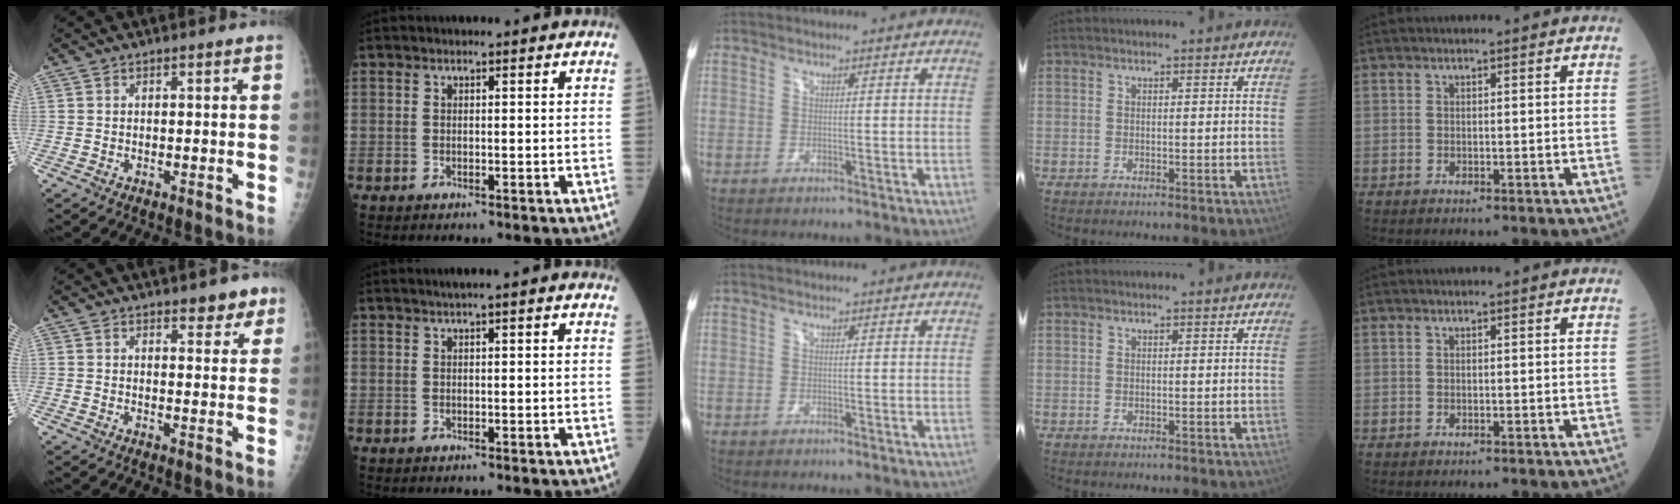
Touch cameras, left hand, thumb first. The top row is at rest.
{"thumb": {"total": 4.1, "force": [2.9, 2.0, 2.1], "torque": [0.001, -0.015, 0.037]}, "index": {"total": 2.7, "force": [1.8, 0.0, 1.9], "torque": [-0.030, 0.019, 0.027]}}